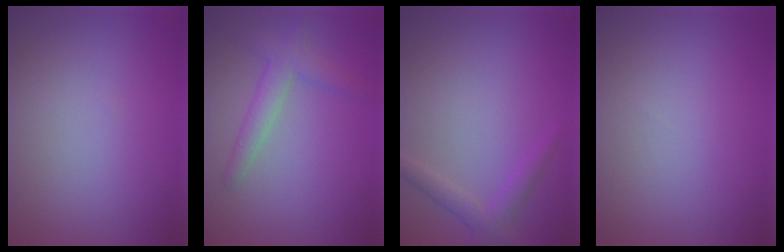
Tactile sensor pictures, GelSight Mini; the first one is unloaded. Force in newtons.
{"total": 2.7, "press": 2.7, "slide": 0.3}
{"total": 1.9, "press": 1.9, "slide": 0.2}
{"total": 0.0}